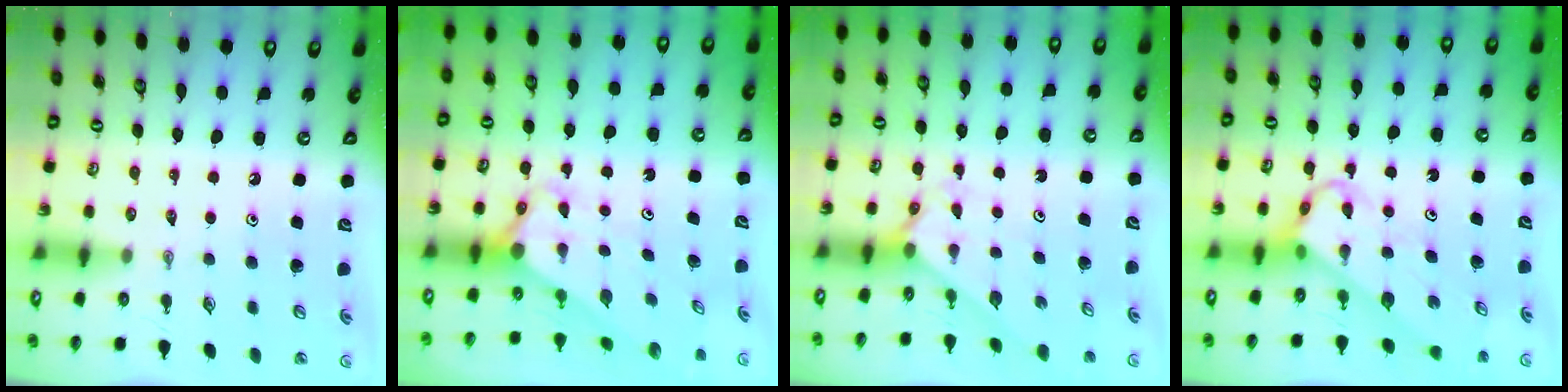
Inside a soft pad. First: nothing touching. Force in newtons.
{"total": 2.9, "press": 2.9, "slide": 0.2}
{"total": 2.1, "press": 2.1, "slide": 0.2}
{"total": 4.8, "press": 4.8, "slide": 0.4}